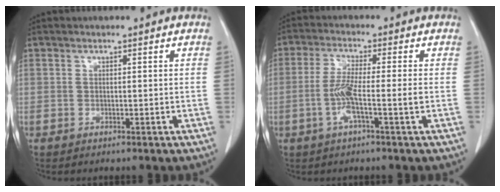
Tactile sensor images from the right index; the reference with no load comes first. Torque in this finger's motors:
{"motor_torque": [0.29, -0.10, 0.20, 0.11]}